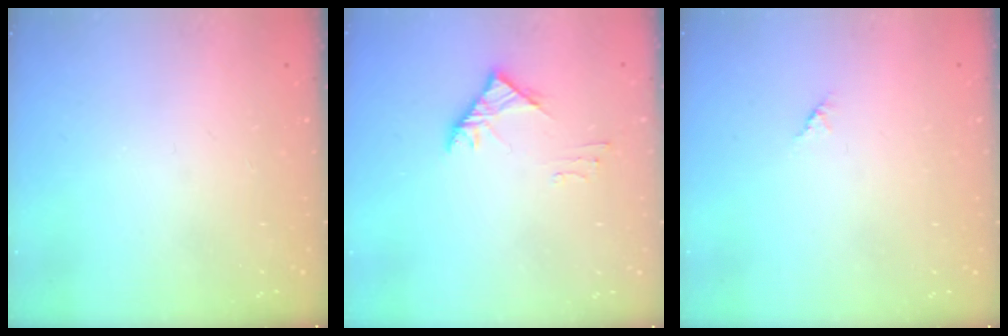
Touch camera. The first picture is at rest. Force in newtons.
{"total": 3.3, "press": 3.2, "slide": 0.8}
{"total": 1.2, "press": 1.2, "slide": 0.3}